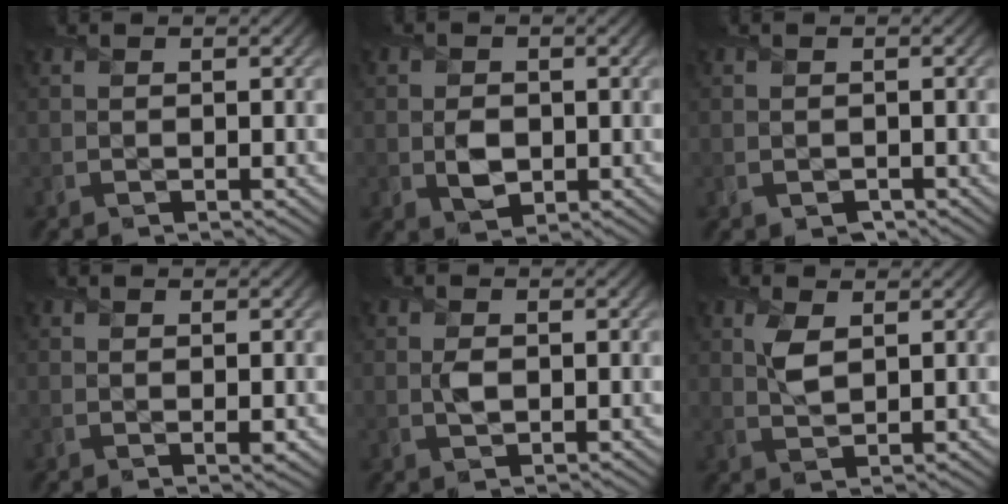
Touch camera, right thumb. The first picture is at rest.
{"total": 3.3, "force": [-0.3, 2.7, 1.8], "torque": [-0.042, -0.010, -0.008]}
{"total": 1.1, "force": [-0.5, 0.9, 0.3], "torque": [-0.007, -0.010, -0.009]}
{"total": 0.9, "force": [0.1, 0.5, 0.7], "torque": [-0.011, -0.005, 0.001]}
{"total": 1.7, "force": [0.1, 1.2, 1.2], "torque": [-0.026, -0.002, 0.001]}
{"total": 3.2, "force": [1.3, 1.7, 2.4], "torque": [-0.059, 0.001, 0.027]}